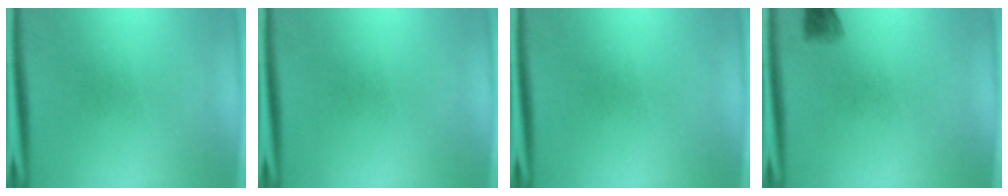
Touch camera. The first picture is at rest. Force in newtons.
{"total": 0.0}
{"total": 0.0}
{"total": 2.2}